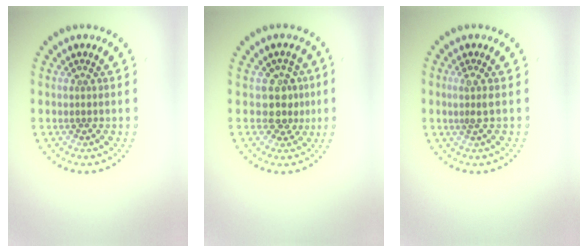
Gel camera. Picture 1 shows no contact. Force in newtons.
{"total": 2.5, "press": 2.0, "slide": 1.5}
{"total": 1.3, "press": 1.0, "slide": 0.8}